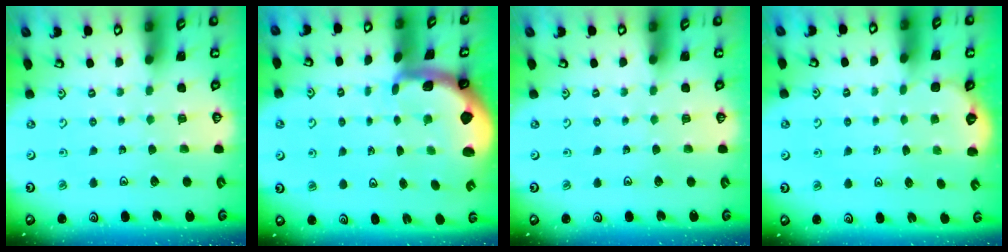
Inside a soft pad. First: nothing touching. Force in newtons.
{"total": 1.8, "press": 1.7, "slide": 0.4}
{"total": 0.0}
{"total": 1.6, "press": 0.7, "slide": 1.5}